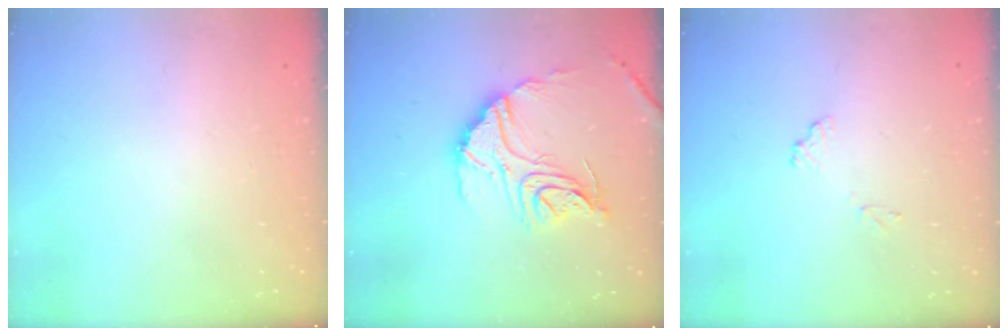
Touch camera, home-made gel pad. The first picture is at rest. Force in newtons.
{"total": 18.4, "press": 18.3, "slide": 1.8}
{"total": 6.2, "press": 6.2, "slide": 0.2}